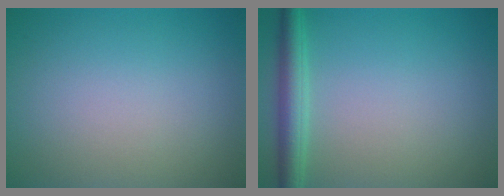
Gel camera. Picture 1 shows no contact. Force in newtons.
{"total": 3.1, "press": 3.1, "slide": 0.2}